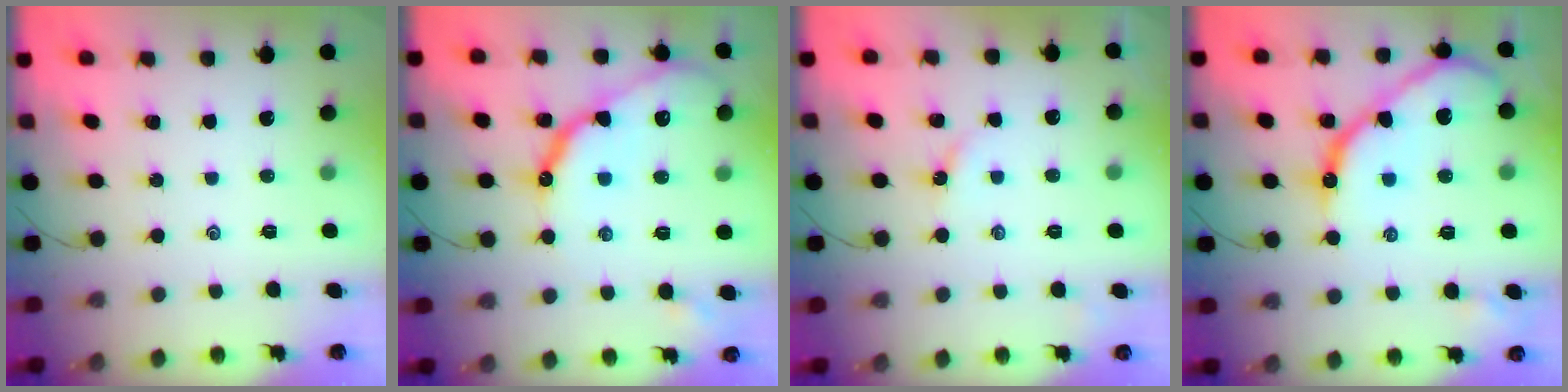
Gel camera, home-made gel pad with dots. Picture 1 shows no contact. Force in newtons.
{"total": 14.9, "press": 14.9, "slide": 0.6}
{"total": 2.1, "press": 2.1, "slide": 0.3}
{"total": 14.1, "press": 14.0, "slide": 0.9}